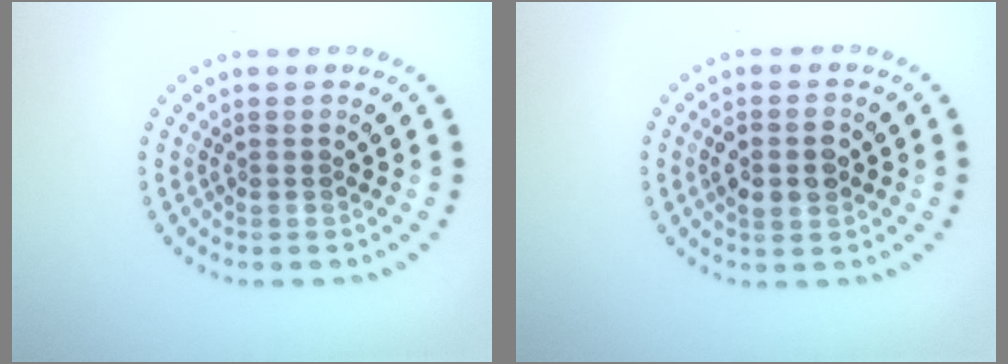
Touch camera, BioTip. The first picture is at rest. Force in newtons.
{"total": 2.6, "press": 2.6, "slide": 0.2}